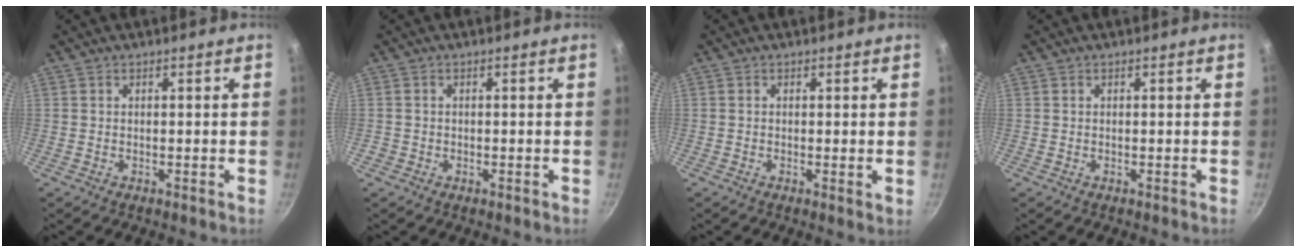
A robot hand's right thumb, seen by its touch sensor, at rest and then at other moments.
{"total": 0.8, "force": [-0.4, 0.7, 0.2], "torque": [-0.003, 0.002, -0.007]}
{"total": 0.9, "force": [0.1, 0.2, 0.9], "torque": [-0.015, -0.004, -0.003]}
{"total": 0.0}